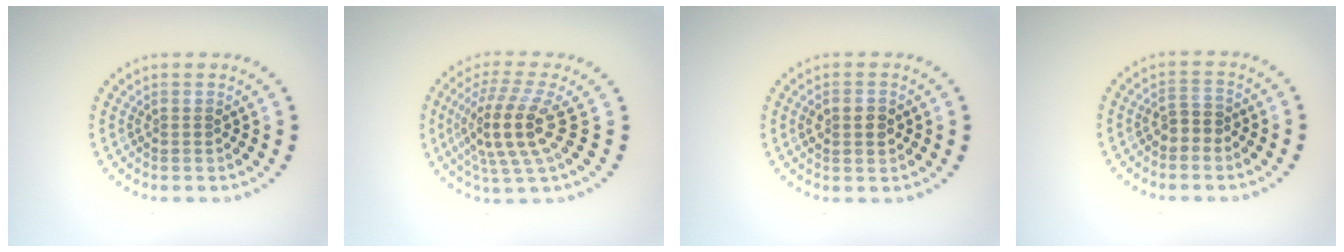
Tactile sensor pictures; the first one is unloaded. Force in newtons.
{"total": 4.8, "press": 3.9, "slide": 2.8}
{"total": 2.7, "press": 2.7, "slide": 0.2}
{"total": 1.9, "press": 1.8, "slide": 0.7}